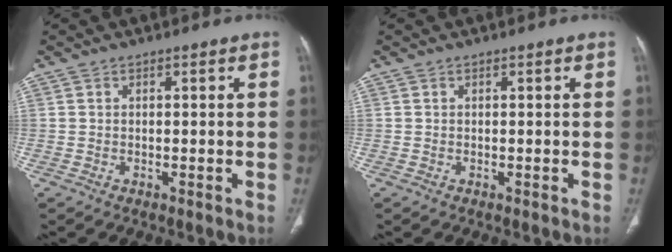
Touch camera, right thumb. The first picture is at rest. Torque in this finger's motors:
{"motor_torque": [0.02, 0.02, -0.03, 0.02, 0.02]}